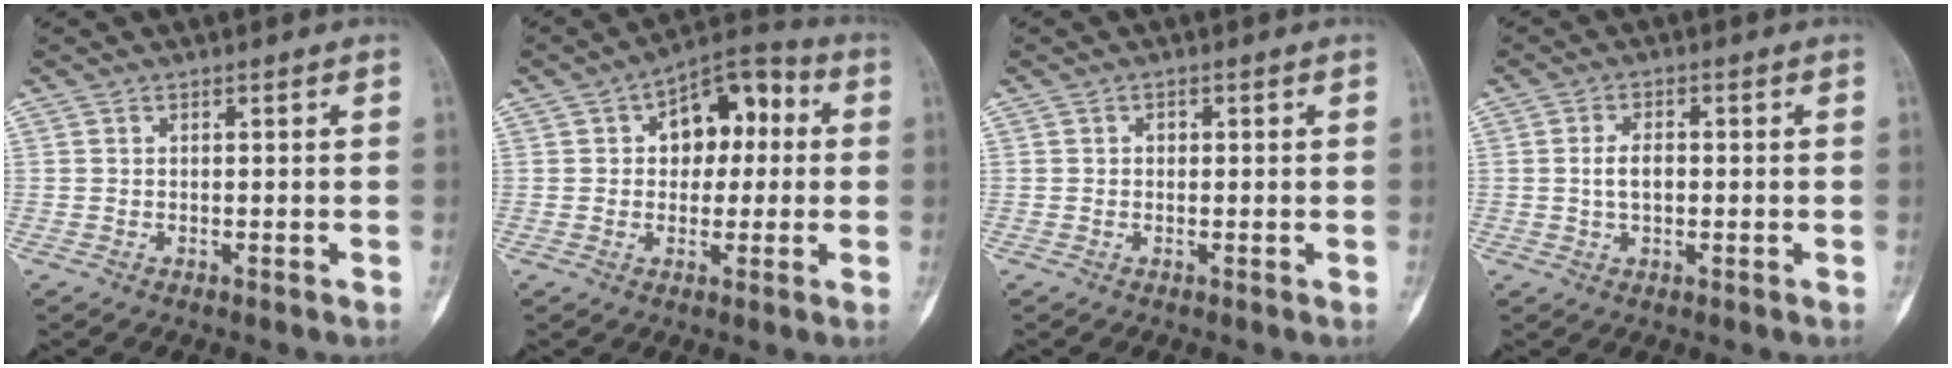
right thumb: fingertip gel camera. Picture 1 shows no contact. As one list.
[{"total": 11.7, "force": [2.0, 7.6, 8.7], "torque": [-0.081, 0.031, 0.020]}, {"total": 0.9, "force": [0.1, 0.8, 0.4], "torque": [-0.002, 0.004, -0.001]}, {"total": 3.8, "force": [-0.3, 2.2, 3.2], "torque": [-0.060, 0.009, -0.005]}]